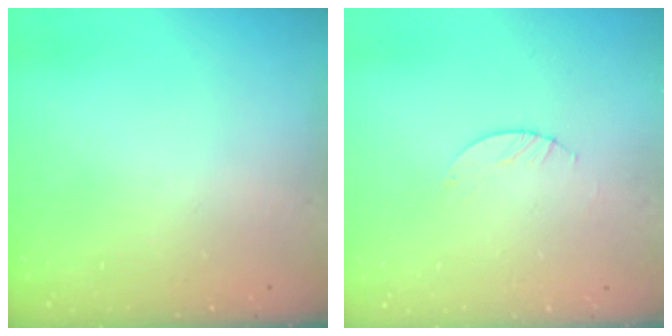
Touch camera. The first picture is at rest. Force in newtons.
{"total": 0.9, "press": 0.8, "slide": 0.2}